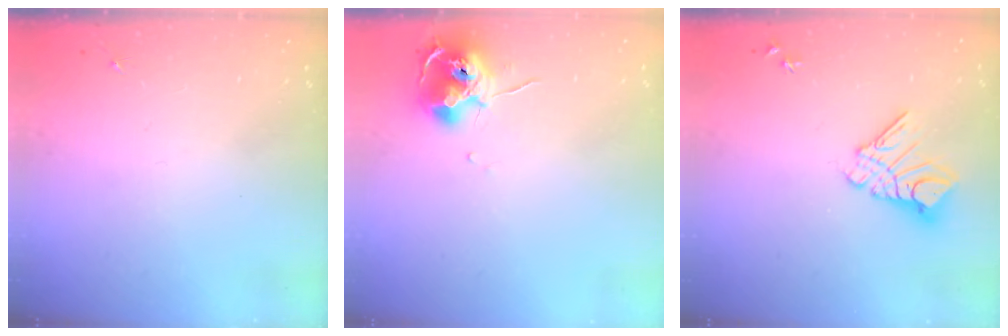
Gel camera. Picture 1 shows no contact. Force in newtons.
{"total": 10.4, "press": 10.3, "slide": 0.7}
{"total": 11.6, "press": 11.6, "slide": 1.2}